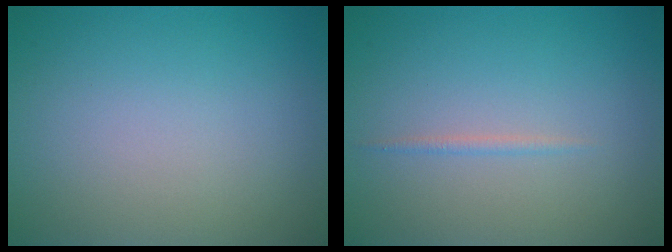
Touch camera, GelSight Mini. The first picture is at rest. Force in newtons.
{"total": 0.7, "press": 0.7, "slide": 0.1}